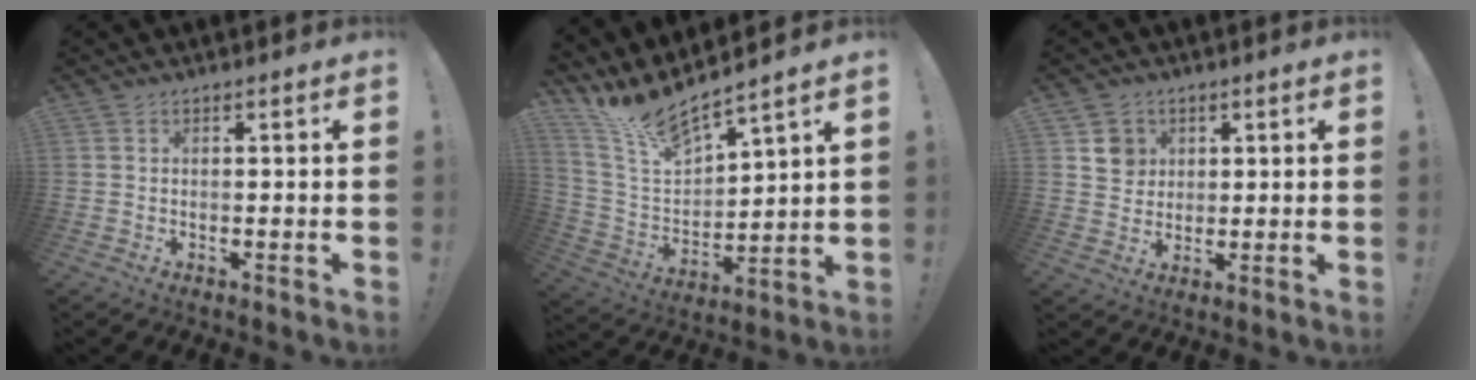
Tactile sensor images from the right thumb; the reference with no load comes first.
{"total": 13.1, "force": [11.7, 2.4, 5.4], "torque": [-0.123, -0.096, 0.208]}
{"total": 6.4, "force": [2.9, 5.7, 0.7], "torque": [0.012, -0.021, 0.054]}